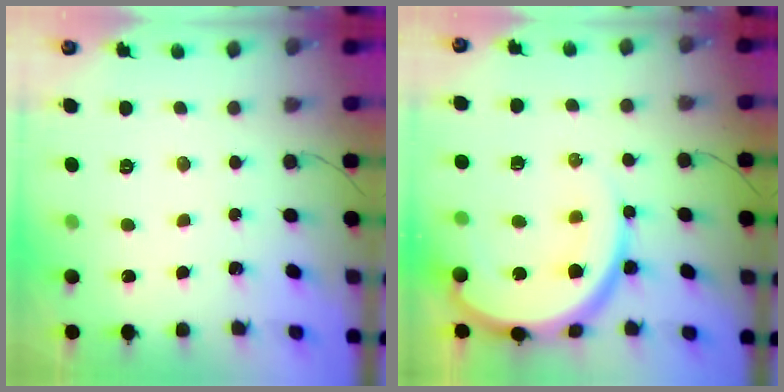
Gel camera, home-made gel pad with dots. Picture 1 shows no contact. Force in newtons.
{"total": 15.6, "press": 15.5, "slide": 1.6}